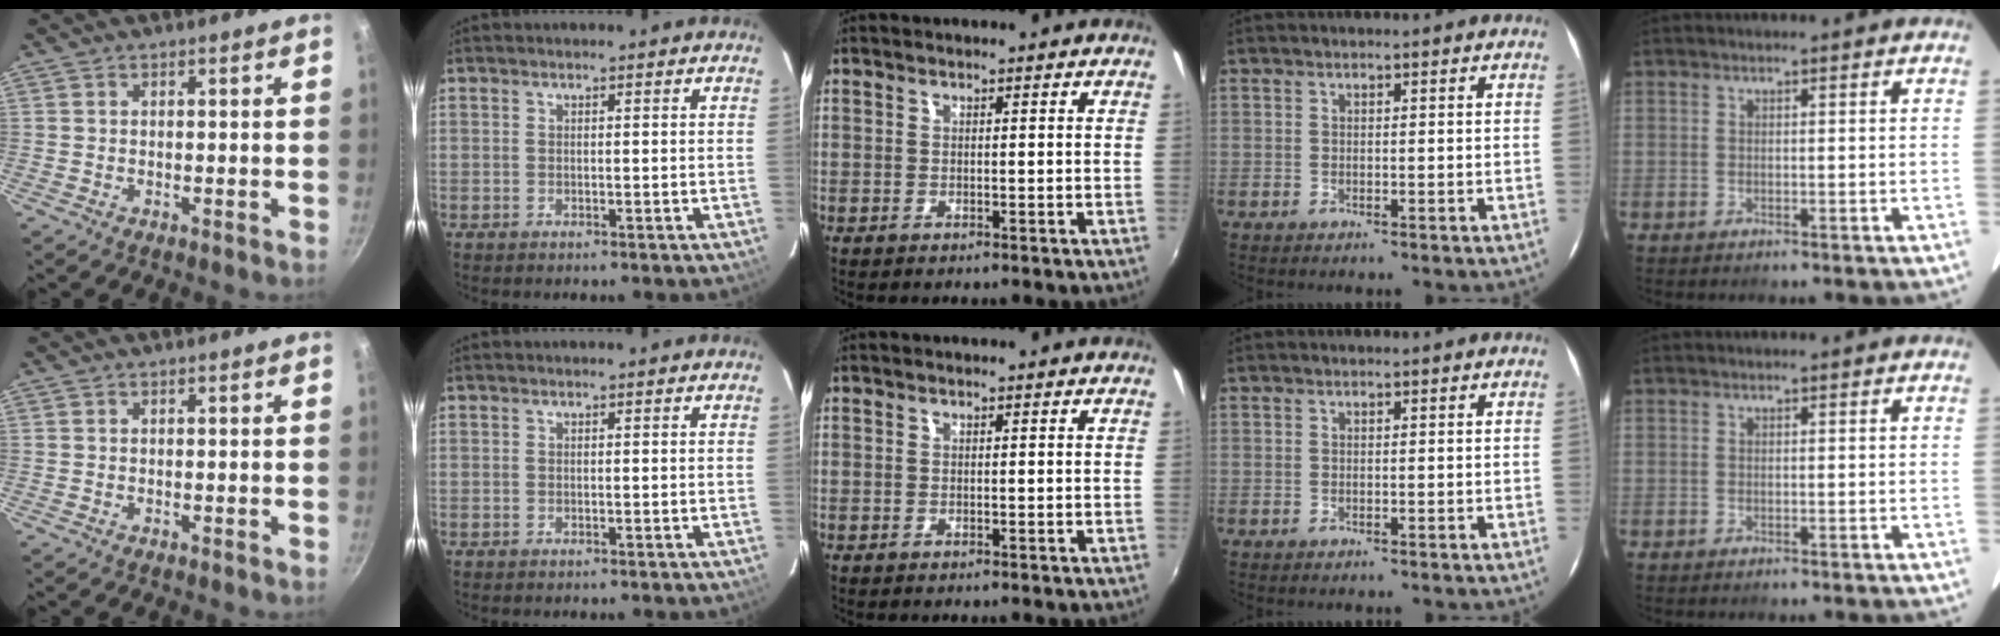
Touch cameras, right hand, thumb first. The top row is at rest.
{}